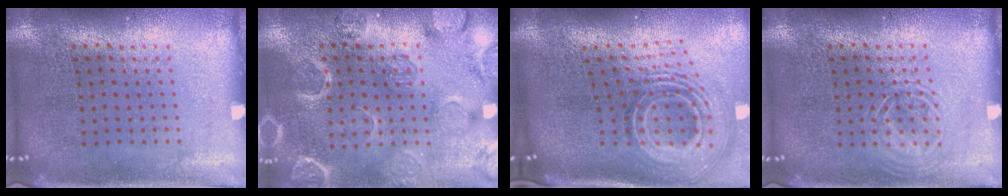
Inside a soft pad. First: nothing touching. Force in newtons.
{"total": 2.7, "press": 2.7, "slide": 0.0}
{"total": 2.9, "press": 1.8, "slide": 2.3}
{"total": 1.8, "press": 1.8, "slide": 0.3}